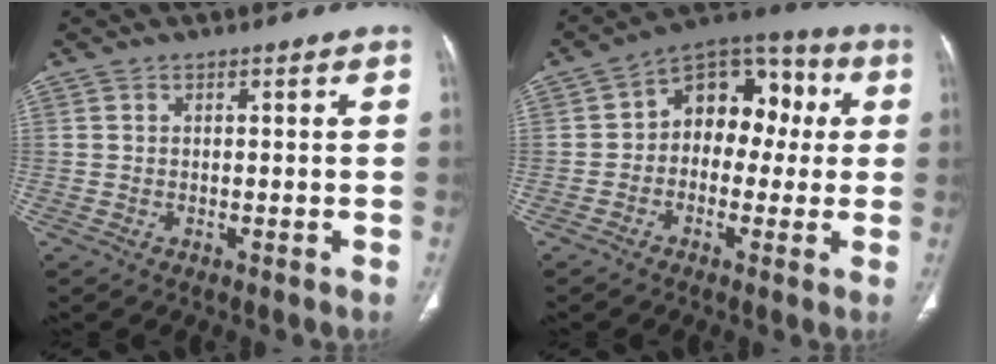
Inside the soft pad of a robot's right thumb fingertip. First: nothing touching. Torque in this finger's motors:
{"motor_torque": [-0.45, 0.80, 0.45, 0.27, 0.16]}